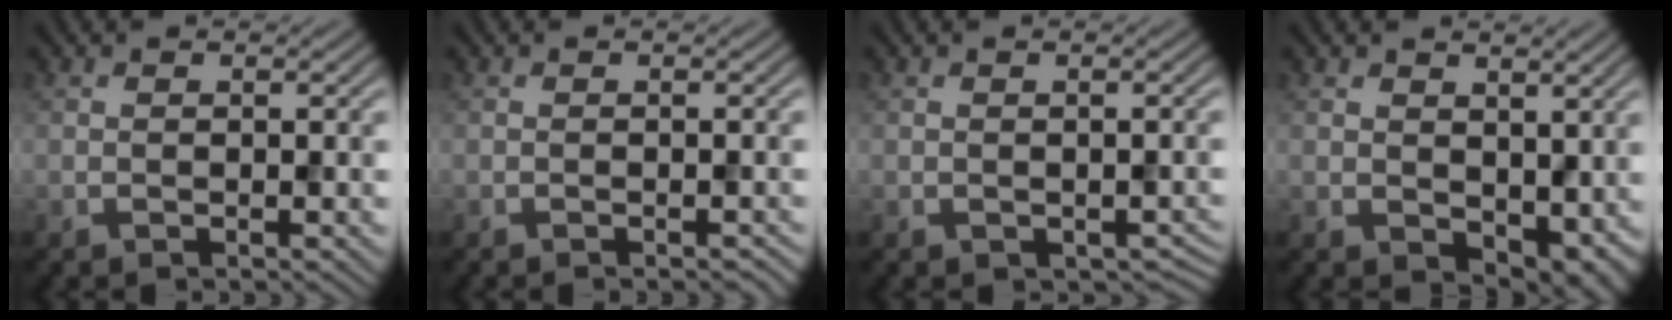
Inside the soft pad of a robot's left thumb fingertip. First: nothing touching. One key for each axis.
{"total": 0.7, "fx": -0.6, "fy": 0.1, "fz": 0.5, "tx": -0.003, "ty": 0.000, "tz": -0.010}
{"total": 1.7, "fx": -0.6, "fy": 1.0, "fz": 1.2, "tx": -0.017, "ty": -0.012, "tz": -0.001}
{"total": 4.8, "fx": 1.2, "fy": 3.2, "fz": 3.4, "tx": -0.062, "ty": -0.018, "tz": 0.028}